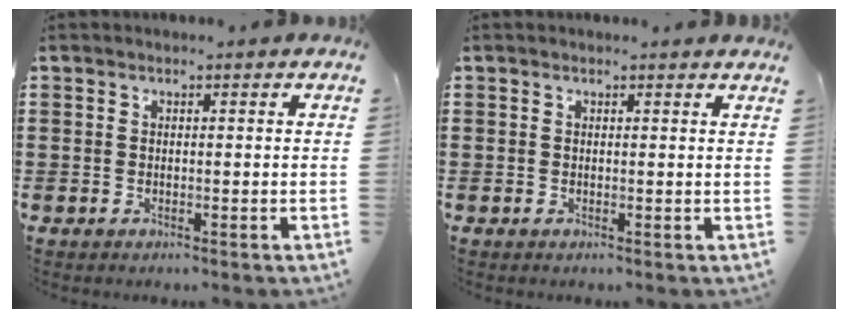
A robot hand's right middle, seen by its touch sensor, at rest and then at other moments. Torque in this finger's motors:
{"motor_torque": [-0.55, -0.17, 0.02, -0.01]}